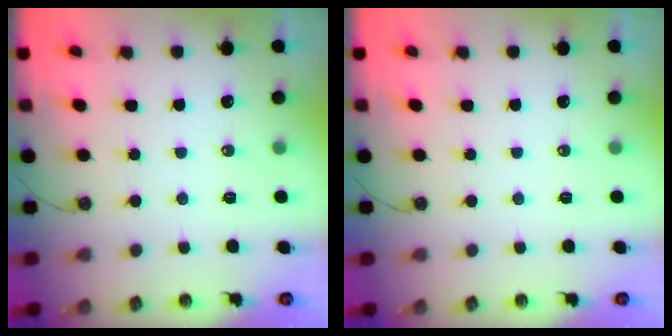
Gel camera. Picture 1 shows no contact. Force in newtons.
{"total": 0.0}